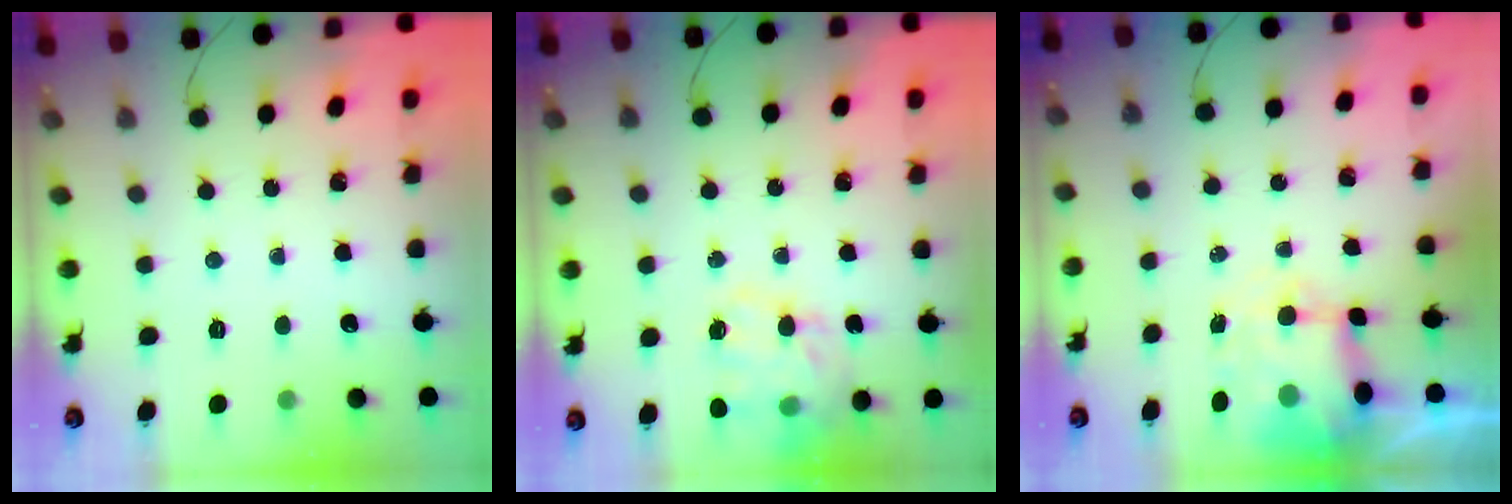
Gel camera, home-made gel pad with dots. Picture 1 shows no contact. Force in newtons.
{"total": 16.9, "press": 16.5, "slide": 3.4}
{"total": 6.7, "press": 6.5, "slide": 1.7}